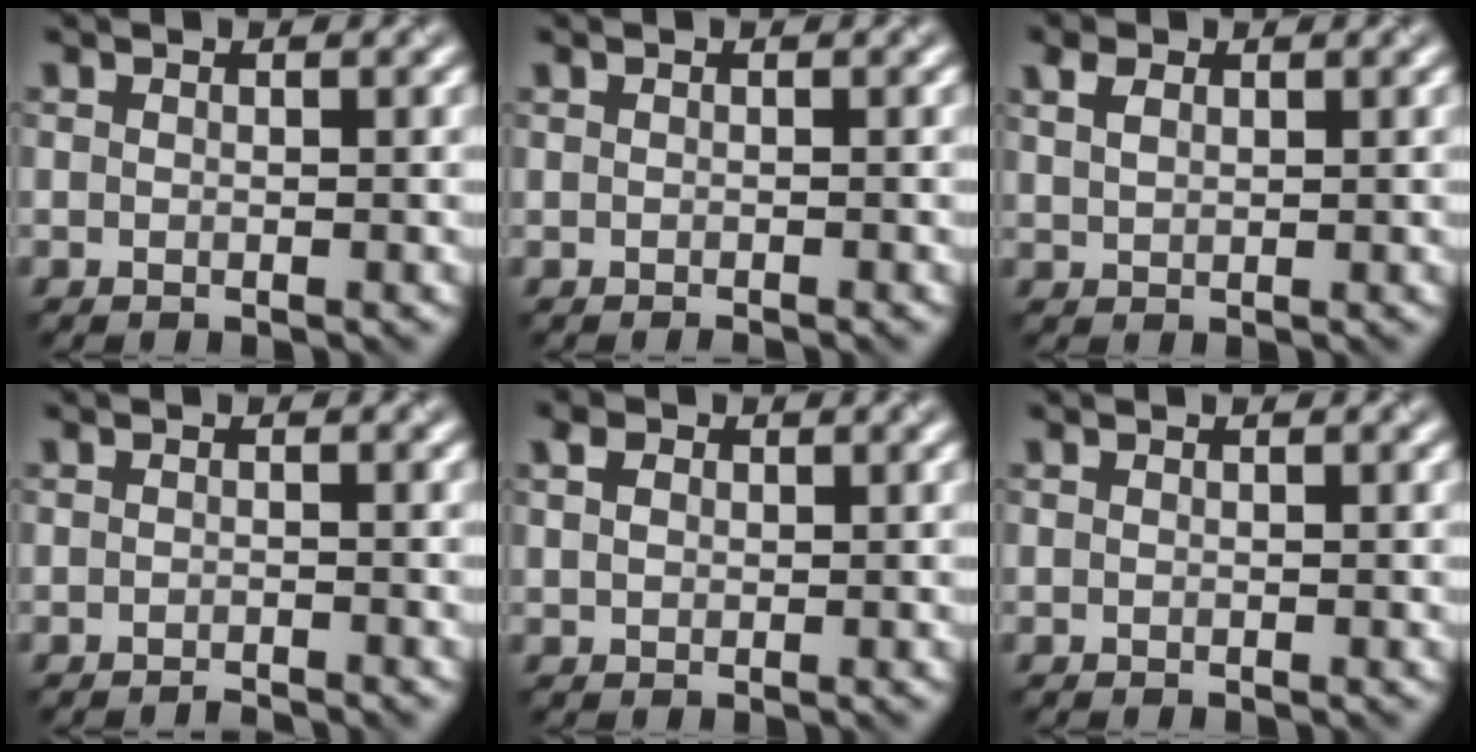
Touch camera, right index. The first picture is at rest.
{"total": 0.7, "force": [-0.6, 0.1, 0.4], "torque": [0.004, 0.003, -0.010]}
{"total": 1.4, "force": [1.2, 0.6, 0.4], "torque": [-0.010, 0.010, 0.022]}
{"total": 1.0, "force": [-1.0, 0.0, 0.2], "torque": [0.007, 0.001, -0.020]}
{"total": 1.4, "force": [0.9, 0.9, 0.4], "torque": [-0.007, 0.010, 0.010]}
{"total": 0.0}